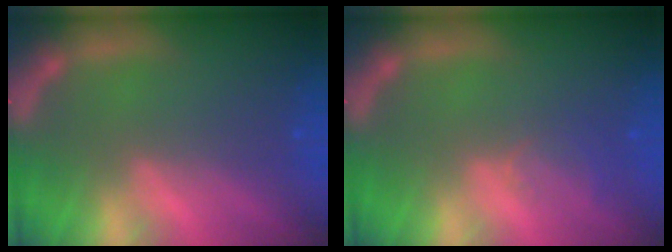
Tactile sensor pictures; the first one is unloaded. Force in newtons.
{"total": 2.0}